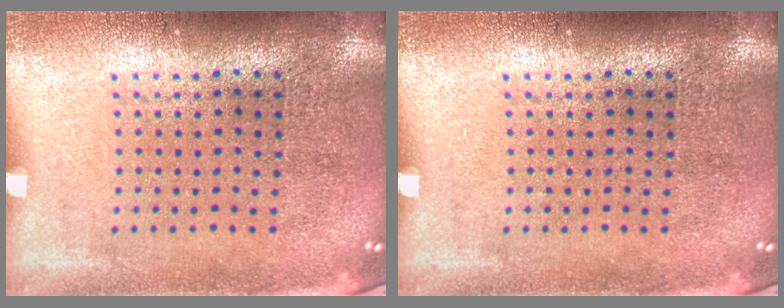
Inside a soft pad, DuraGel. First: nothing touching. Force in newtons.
{"total": 0.0}